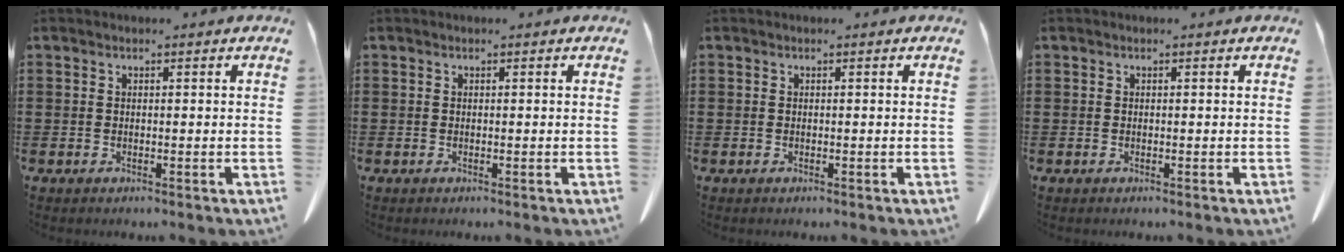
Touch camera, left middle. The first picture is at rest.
{"total": 0.0}
{"total": 0.0}
{"total": 0.0}